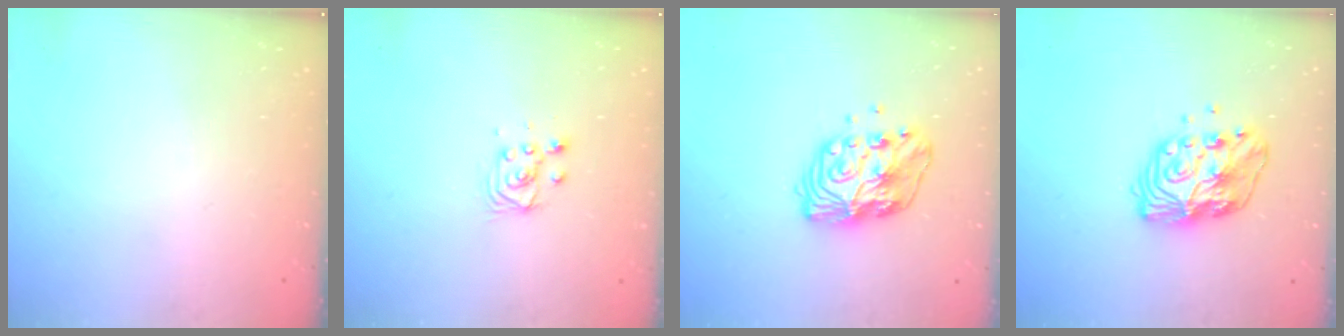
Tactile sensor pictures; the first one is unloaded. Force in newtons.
{"total": 3.7, "press": 3.7, "slide": 0.3}
{"total": 11.7, "press": 11.6, "slide": 0.9}
{"total": 11.7, "press": 11.6, "slide": 0.9}